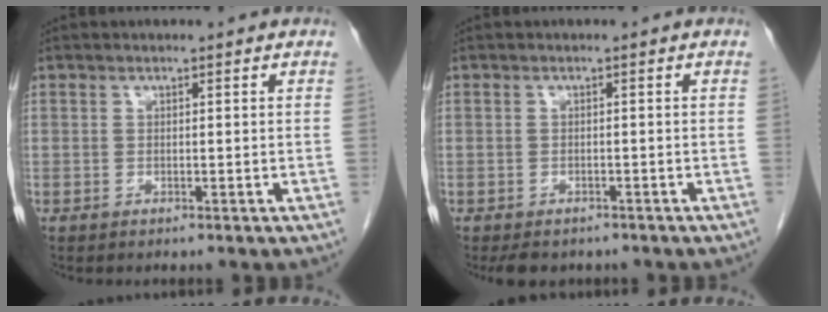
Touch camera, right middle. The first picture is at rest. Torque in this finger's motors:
{"motor_torque": [0.05, -0.03, 0.00, 0.01]}